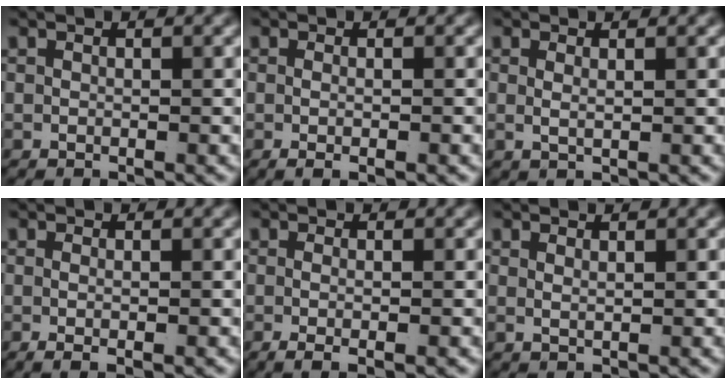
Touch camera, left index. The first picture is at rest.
{"total": 1.5, "force": [-0.9, -0.3, 1.2], "torque": [-0.023, -0.008, -0.008]}
{"total": 1.1, "force": [0.5, -0.4, 0.9], "torque": [-0.024, -0.013, 0.019]}
{"total": 1.5, "force": [-0.6, -0.4, 1.3], "torque": [-0.025, -0.011, -0.001]}
{"total": 2.2, "force": [-1.1, -0.1, 1.9], "torque": [-0.037, -0.014, -0.009]}
{"total": 1.1, "force": [0.8, -0.6, 0.4], "torque": [-0.009, -0.007, 0.024]}